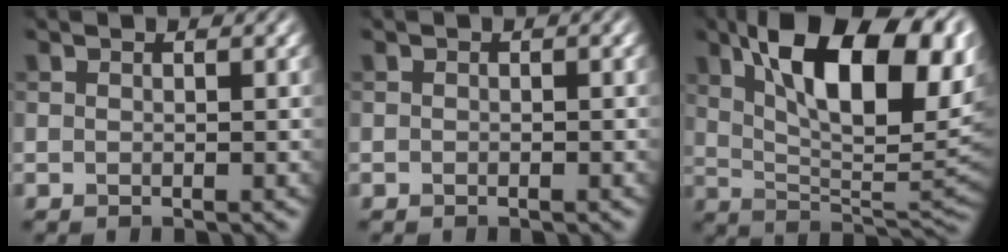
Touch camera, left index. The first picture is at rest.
{"total": 0.8, "force": [-0.6, -0.3, -0.5], "torque": [0.001, -0.003, -0.003]}
{"total": 13.5, "force": [4.1, 5.6, 11.6], "torque": [-0.185, 0.011, 0.085]}